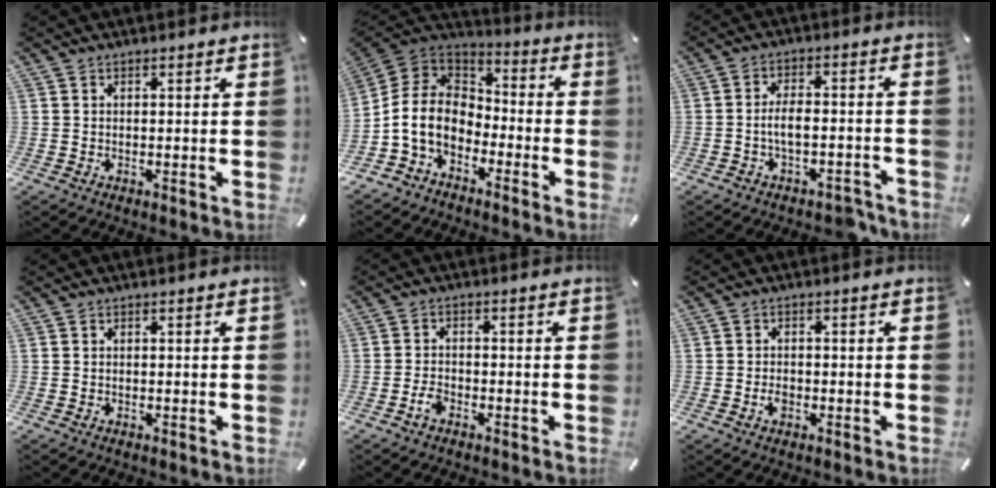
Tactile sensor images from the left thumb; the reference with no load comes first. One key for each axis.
{"total": 10.9, "fx": -4.8, "fy": 8.3, "fz": 5.2, "tx": -0.134, "ty": 0.020, "tz": -0.092}
{"total": 6.1, "fx": -2.7, "fy": 3.0, "fz": 4.6, "tx": -0.082, "ty": 0.020, "tz": -0.048}
{"total": 0.0}
{"total": 2.8, "fx": -1.7, "fy": 1.6, "fz": 1.5, "tx": -0.034, "ty": 0.006, "tz": -0.035}
{"total": 2.3, "fx": -0.9, "fy": 1.6, "fz": 1.5, "tx": -0.034, "ty": 0.002, "tz": -0.019}